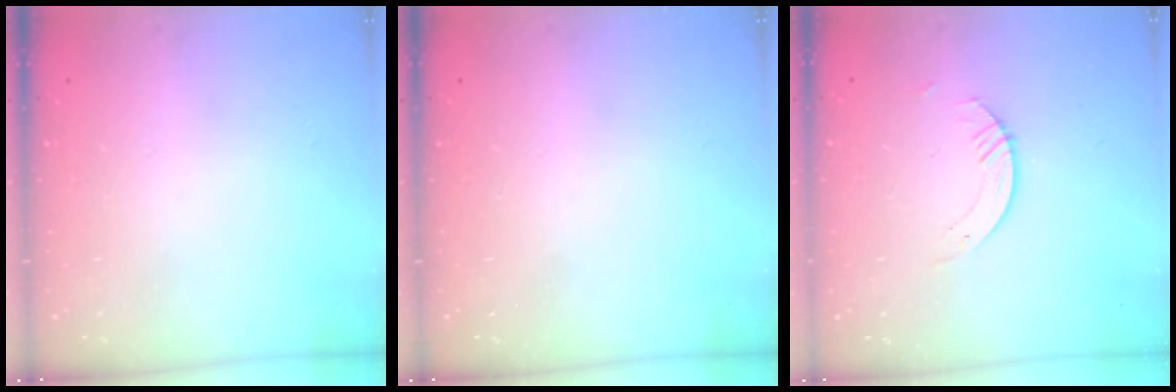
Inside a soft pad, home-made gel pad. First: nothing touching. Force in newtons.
{"total": 0.0}
{"total": 2.2, "press": 2.2, "slide": 0.2}